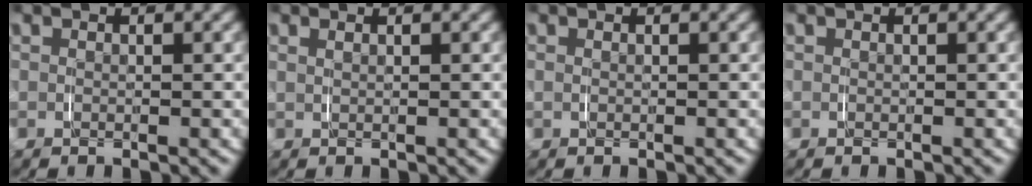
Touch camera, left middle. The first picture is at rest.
{"total": 0.7, "force": [0.6, -0.1, 0.3], "torque": [-0.003, 0.002, 0.012]}
{"total": 0.0}
{"total": 0.0}